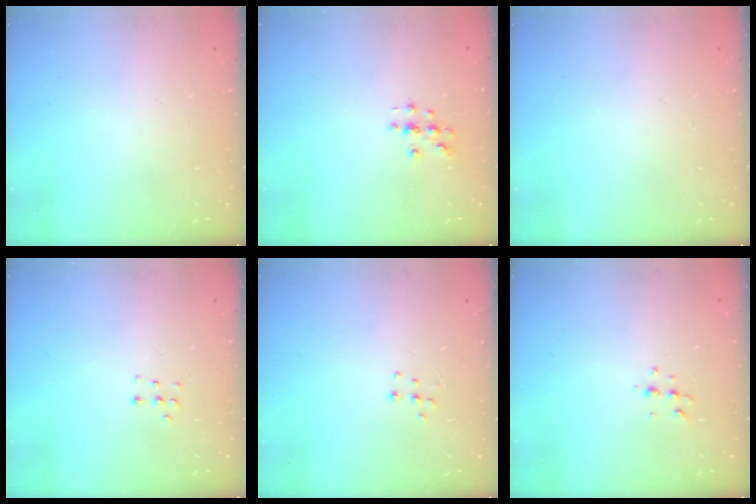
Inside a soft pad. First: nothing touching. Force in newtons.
{"total": 2.7, "press": 2.7, "slide": 0.3}
{"total": 0.0}
{"total": 3.8, "press": 3.8, "slide": 0.6}
{"total": 4.3, "press": 4.3, "slide": 0.4}
{"total": 4.3, "press": 4.2, "slide": 0.6}